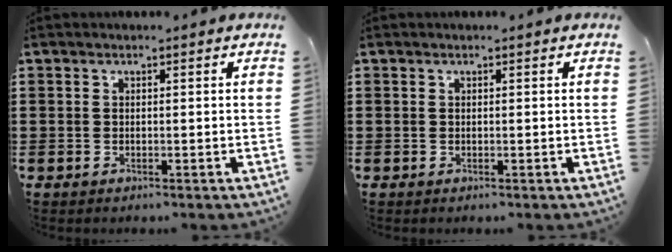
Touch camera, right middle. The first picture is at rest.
{"total": 0.0}